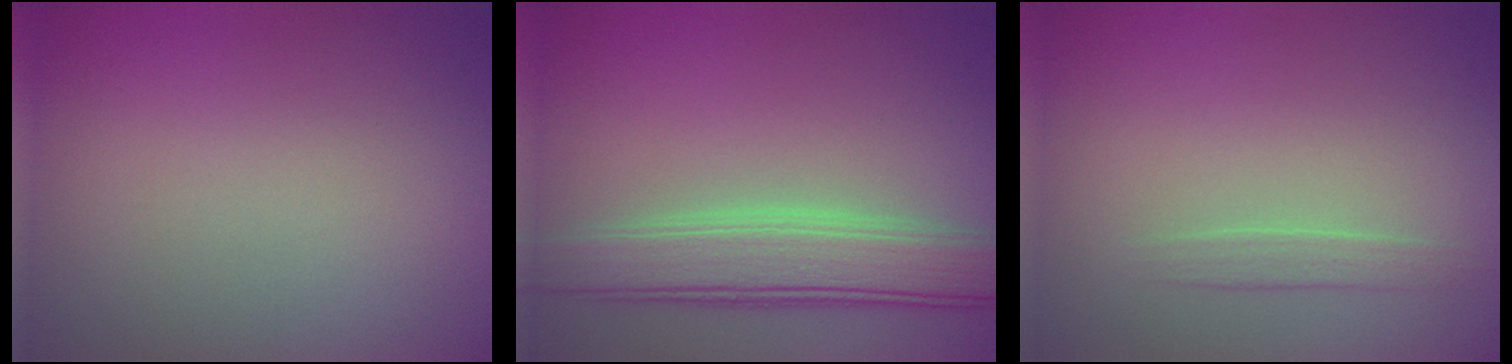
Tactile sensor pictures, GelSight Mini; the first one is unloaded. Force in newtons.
{"total": 5.4, "press": 5.4, "slide": 0.7}
{"total": 1.1, "press": 1.1, "slide": 0.2}